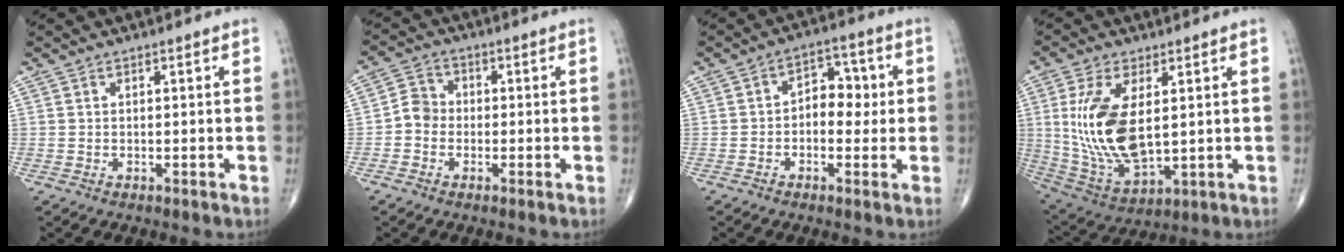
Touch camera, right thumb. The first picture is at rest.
{"total": 4.2, "force": [-1.1, 3.7, 1.7], "torque": [-0.012, 0.014, -0.032]}
{"total": 7.2, "force": [0.0, 4.9, 5.3], "torque": [-0.032, 0.022, -0.008]}
{"total": 16.4, "force": [2.2, 8.0, 14.1], "torque": [-0.286, -0.020, 0.059]}